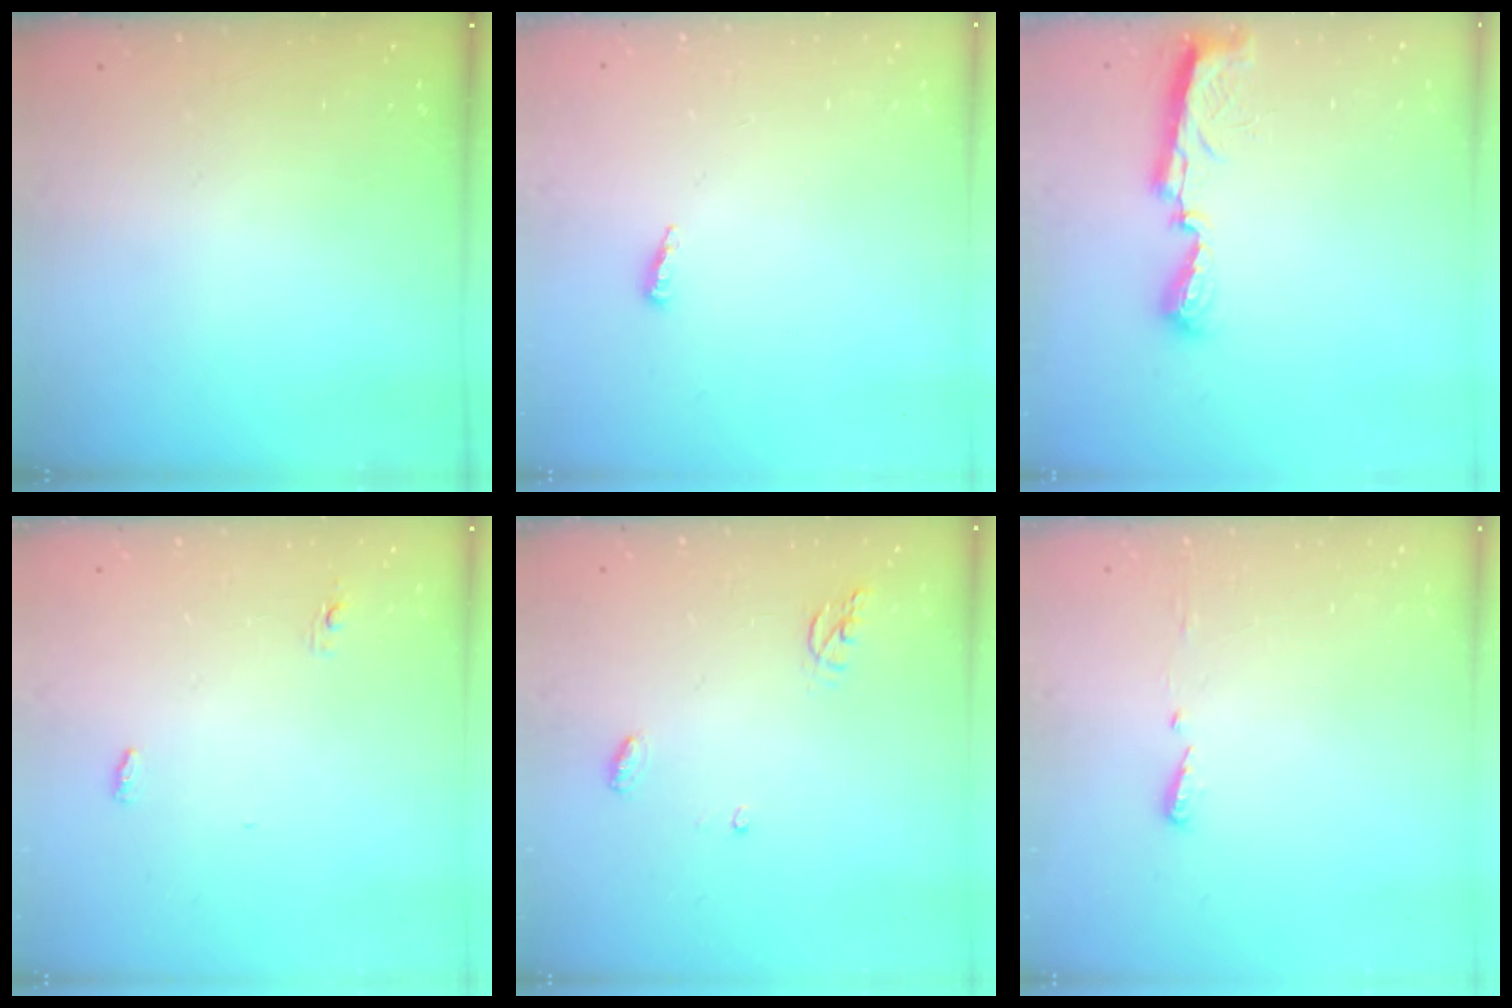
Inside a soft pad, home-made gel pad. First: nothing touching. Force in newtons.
{"total": 3.7, "press": 3.6, "slide": 0.4}
{"total": 7.9, "press": 7.8, "slide": 0.4}
{"total": 3.6, "press": 3.5, "slide": 0.9}
{"total": 5.3, "press": 5.3, "slide": 0.3}
{"total": 4.0, "press": 3.9, "slide": 0.5}